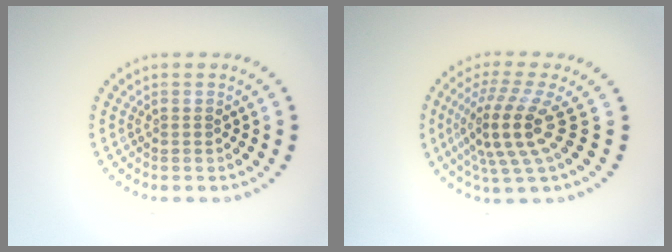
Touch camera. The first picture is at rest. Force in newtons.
{"total": 4.8, "press": 3.8, "slide": 3.0}